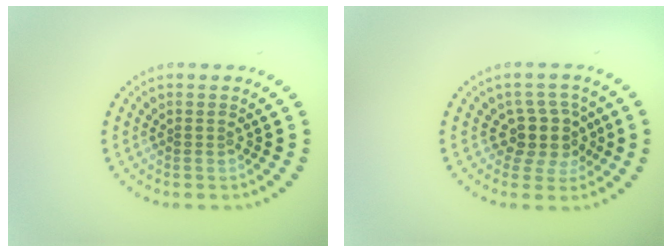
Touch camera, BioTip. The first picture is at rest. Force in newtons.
{"total": 3.3, "press": 2.7, "slide": 1.9}